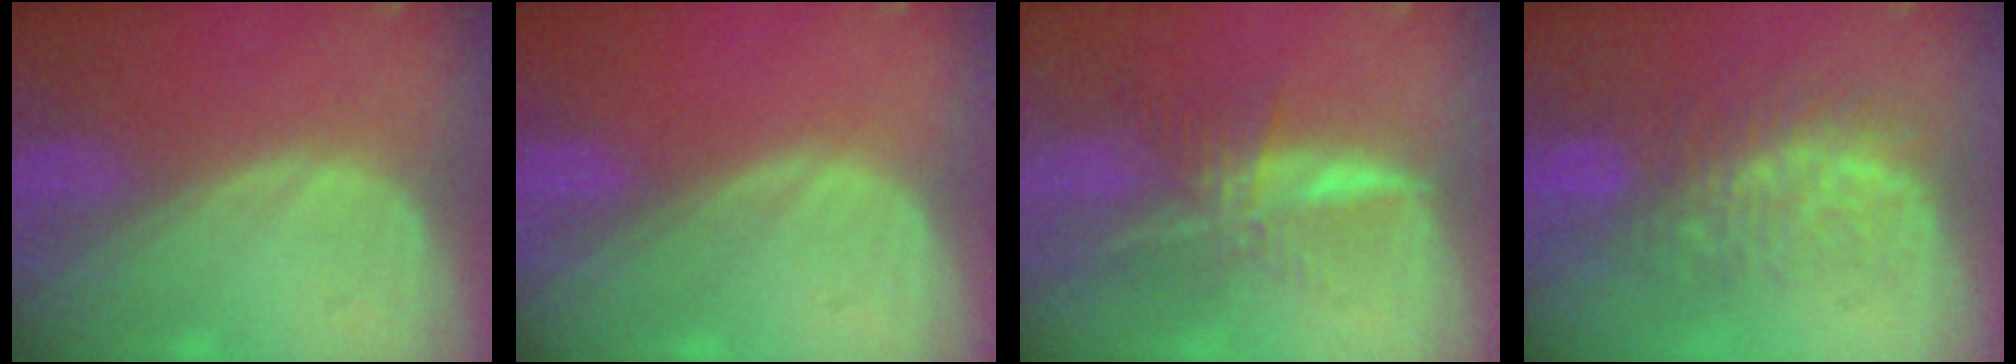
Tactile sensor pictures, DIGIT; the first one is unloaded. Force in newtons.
{"total": 0.0}
{"total": 7.7, "press": 6.5, "slide": 4.1}
{"total": 9.1, "press": 8.3, "slide": 3.8}